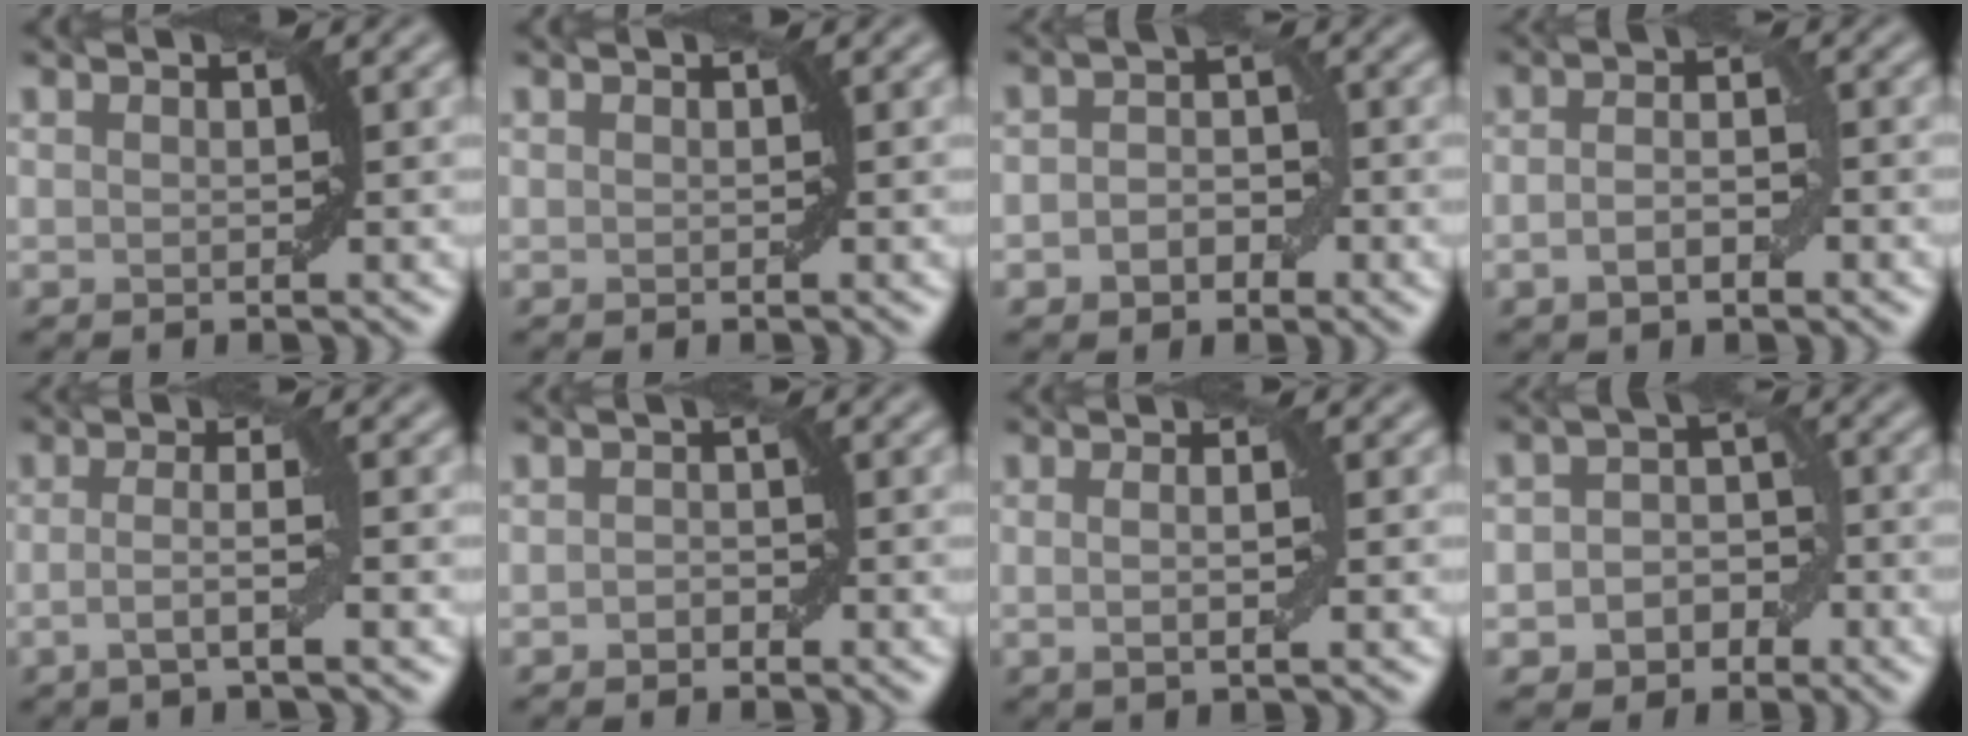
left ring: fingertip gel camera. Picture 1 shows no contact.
{"total": 0.0}
{"total": 3.1, "force": [-1.1, 2.3, 1.8], "torque": [-0.021, 0.003, -0.021]}
{"total": 2.9, "force": [-0.9, 1.4, 2.4], "torque": [-0.045, 0.000, -0.019]}
{"total": 3.0, "force": [-0.9, 0.5, 2.8], "torque": [-0.048, 0.004, -0.024]}
{"total": 1.1, "force": [-0.5, 0.7, 0.6], "torque": [-0.010, 0.002, -0.010]}
{"total": 2.3, "force": [0.0, 0.4, 2.3], "torque": [-0.039, -0.002, -0.004]}
{"total": 4.1, "force": [-1.7, 3.2, 2.0], "torque": [-0.005, 0.004, -0.036]}